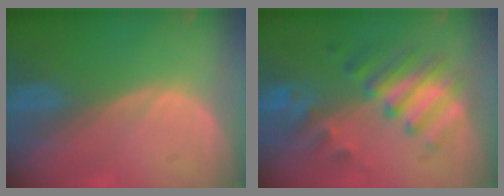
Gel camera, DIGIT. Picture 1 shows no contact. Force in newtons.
{"total": 7.9, "press": 7.7, "slide": 1.7}